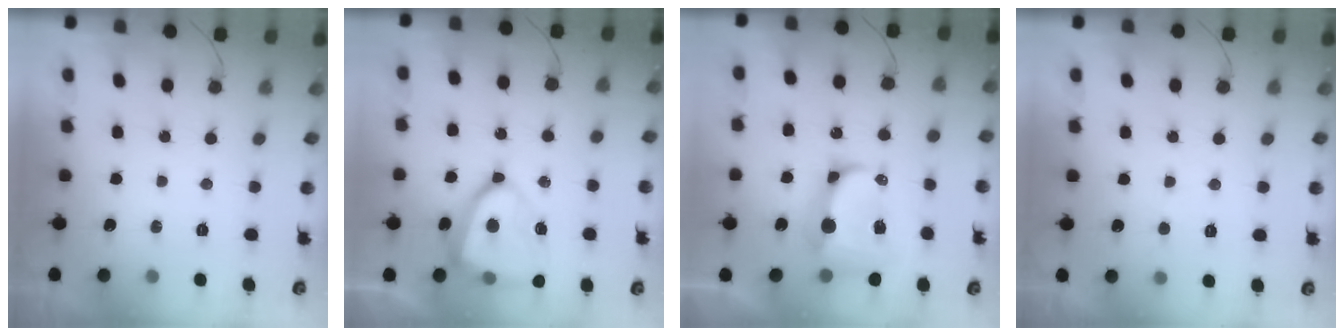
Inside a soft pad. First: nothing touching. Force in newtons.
{"total": 16.9, "press": 16.8, "slide": 1.5}
{"total": 14.4, "press": 14.3, "slide": 1.9}
{"total": 2.2, "press": 2.2, "slide": 0.3}